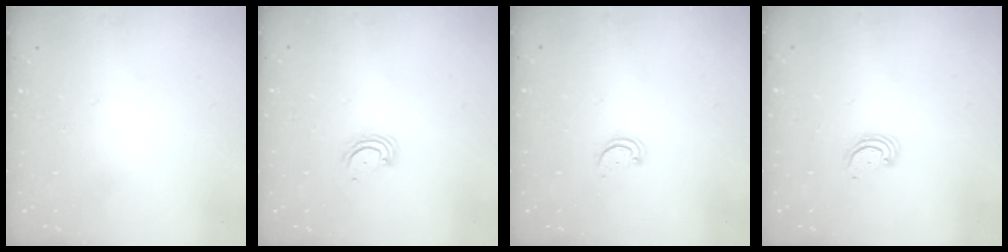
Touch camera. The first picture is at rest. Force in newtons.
{"total": 2.3, "press": 2.3, "slide": 0.2}
{"total": 1.9, "press": 1.9, "slide": 0.2}
{"total": 2.8, "press": 2.8, "slide": 0.2}